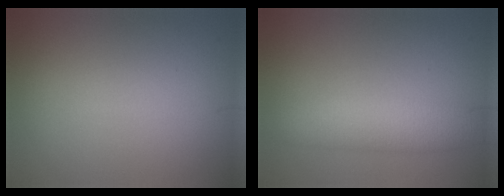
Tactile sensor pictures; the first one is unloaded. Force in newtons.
{"total": 4.6, "press": 4.6, "slide": 0.1}